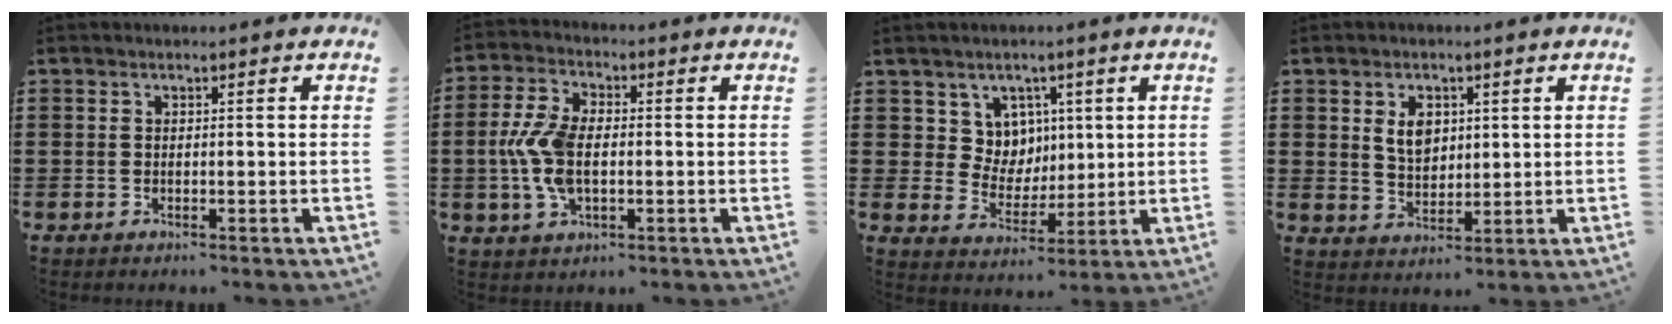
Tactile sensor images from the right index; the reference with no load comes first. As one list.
[{"total": 8.3, "force": [-0.7, 4.6, 6.9], "torque": [-0.167, 0.000, -0.020]}, {"total": 6.8, "force": [3.0, 6.0, 1.5], "torque": [-0.055, 0.004, 0.056]}, {"total": 4.7, "force": [1.5, 3.2, 3.1], "torque": [-0.064, 0.009, 0.024]}]